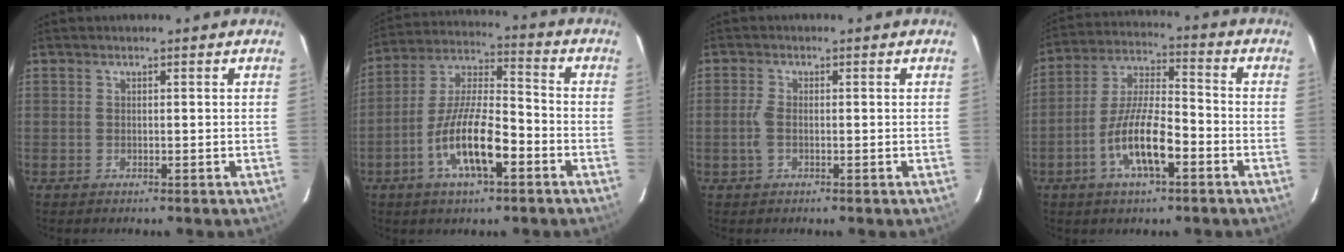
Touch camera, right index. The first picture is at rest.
{"total": 13.9, "force": [-6.0, 4.1, 11.8], "torque": [-0.239, -0.003, -0.111]}
{"total": 2.5, "force": [-0.6, 1.2, 2.1], "torque": [-0.050, 0.001, -0.012]}
{"total": 12.1, "force": [-5.2, 3.5, 10.4], "torque": [-0.213, -0.002, -0.098]}